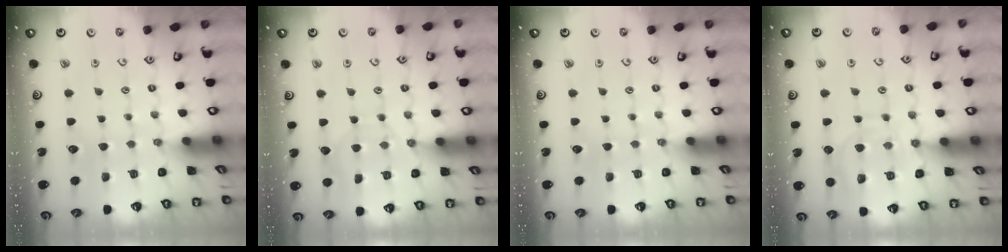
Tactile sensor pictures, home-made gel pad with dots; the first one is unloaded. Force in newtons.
{"total": 4.6, "press": 4.6, "slide": 0.5}
{"total": 0.0}
{"total": 12.2, "press": 12.1, "slide": 1.1}